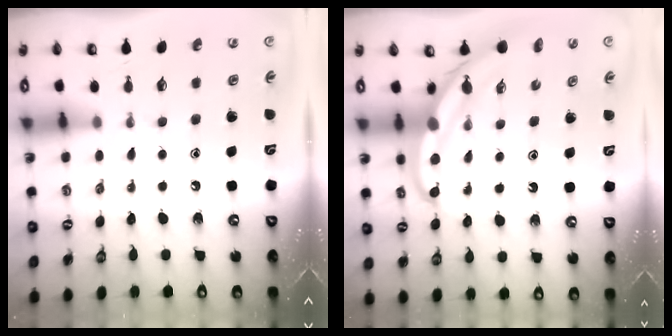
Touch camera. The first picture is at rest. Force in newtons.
{"total": 5.6, "press": 5.6, "slide": 0.2}